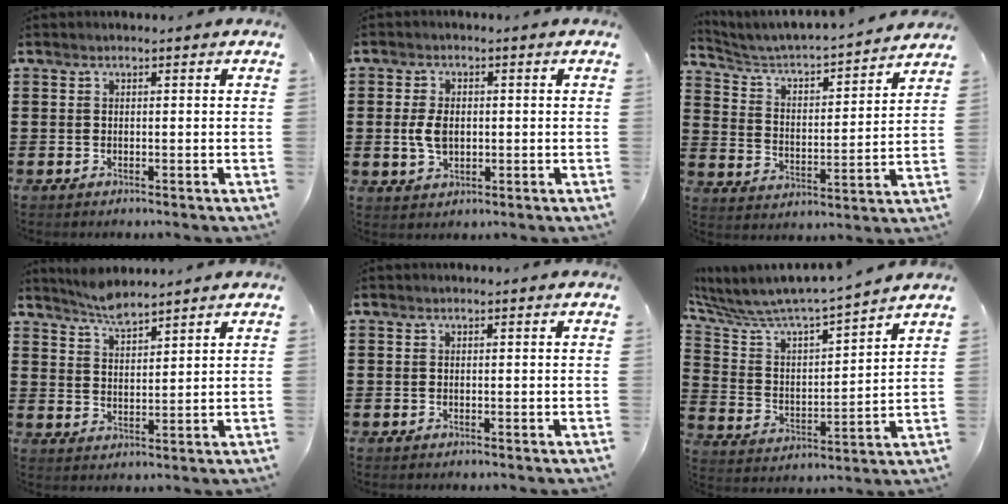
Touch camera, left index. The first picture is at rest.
{"total": 4.5, "force": [0.1, 2.7, 3.6], "torque": [-0.086, 0.003, -0.003]}
{"total": 3.4, "force": [3.2, 0.4, 1.1], "torque": [-0.040, -0.034, 0.042]}
{"total": 4.2, "force": [4.0, 0.4, 1.3], "torque": [-0.037, -0.012, 0.073]}
{"total": 0.0}
{"total": 6.0, "force": [5.8, 0.6, 1.5], "torque": [-0.062, -0.053, 0.094]}